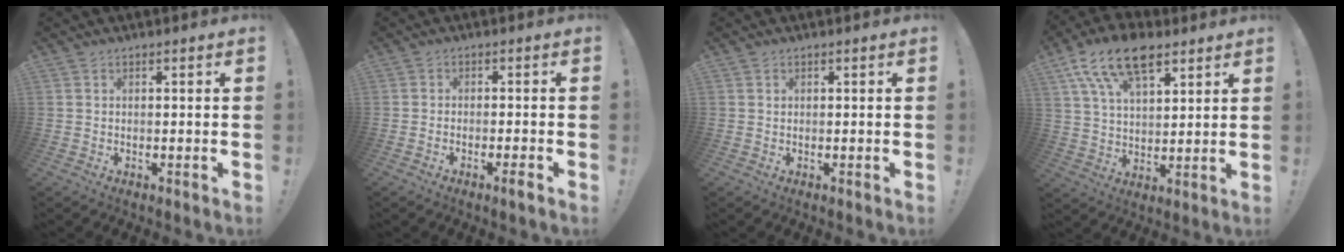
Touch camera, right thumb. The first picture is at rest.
{"total": 2.9, "force": [-2.0, -0.1, 2.1], "torque": [-0.037, 0.005, -0.033]}
{"total": 0.6, "force": [0.2, 0.6, 0.1], "torque": [-0.002, 0.001, 0.004]}
{"total": 16.1, "force": [9.4, 8.1, 10.3], "torque": [-0.189, -0.043, 0.169]}